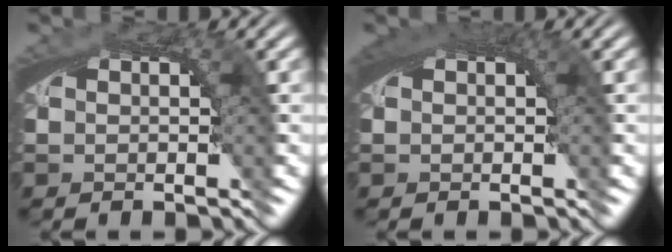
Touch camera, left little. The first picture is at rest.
{"total": 1.7, "force": [0.7, 0.2, 1.6], "torque": [-0.021, 0.005, 0.012]}